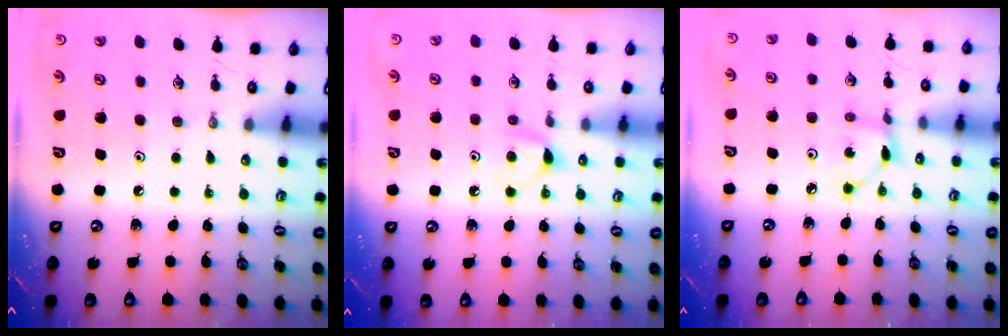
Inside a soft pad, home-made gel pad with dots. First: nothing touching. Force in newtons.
{"total": 5.5, "press": 5.5, "slide": 0.7}
{"total": 2.7, "press": 2.7, "slide": 0.1}